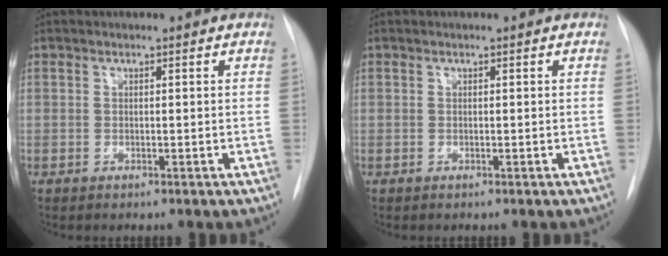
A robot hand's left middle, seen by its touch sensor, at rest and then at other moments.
{"total": 0.0}